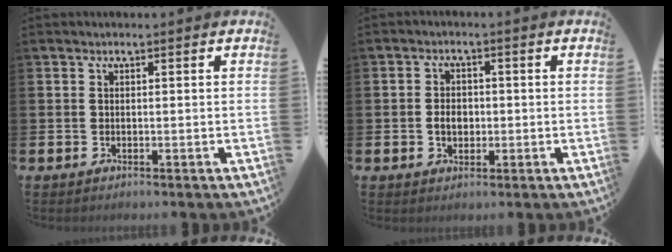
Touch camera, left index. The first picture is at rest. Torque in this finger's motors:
{"motor_torque": [0.47, 0.41, 0.09, 0.06]}